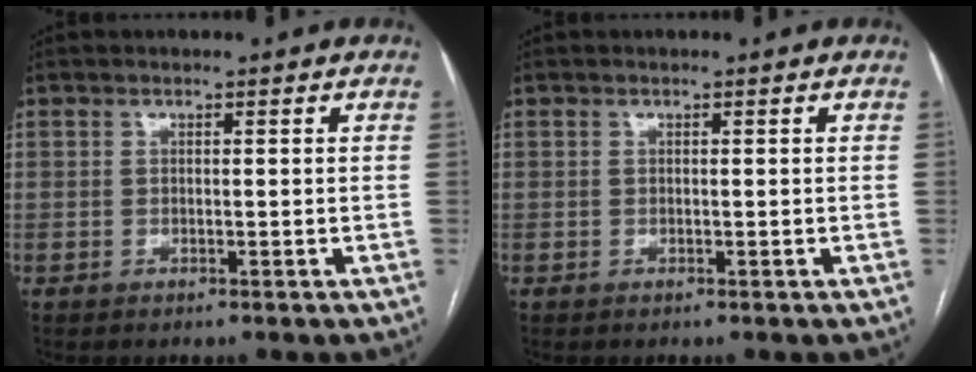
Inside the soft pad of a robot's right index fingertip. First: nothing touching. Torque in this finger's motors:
{"motor_torque": [-0.01, 0.01, 0.00, 0.00]}